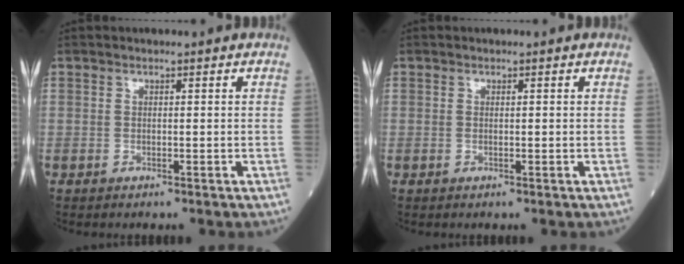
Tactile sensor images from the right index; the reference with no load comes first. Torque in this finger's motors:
{"motor_torque": [0.01, 0.00, 0.00, 0.00]}